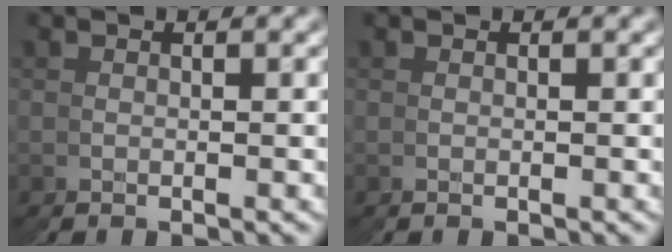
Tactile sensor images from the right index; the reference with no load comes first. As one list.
[{"total": 0.0}]